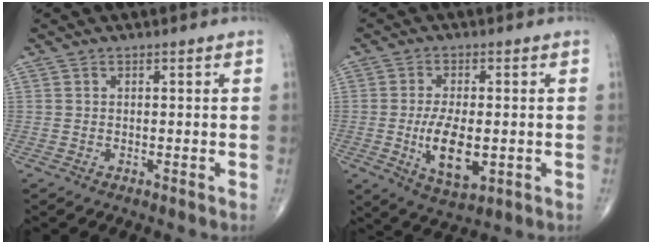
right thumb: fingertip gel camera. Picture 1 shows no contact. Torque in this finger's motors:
{"motor_torque": [2.02, 2.61, 0.90, 0.47, 0.19]}